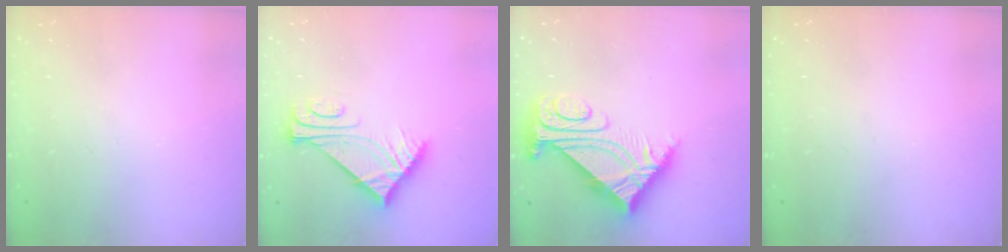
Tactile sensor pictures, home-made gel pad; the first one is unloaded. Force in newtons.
{"total": 7.4, "press": 7.4, "slide": 0.8}
{"total": 8.9, "press": 8.8, "slide": 1.1}
{"total": 0.0}